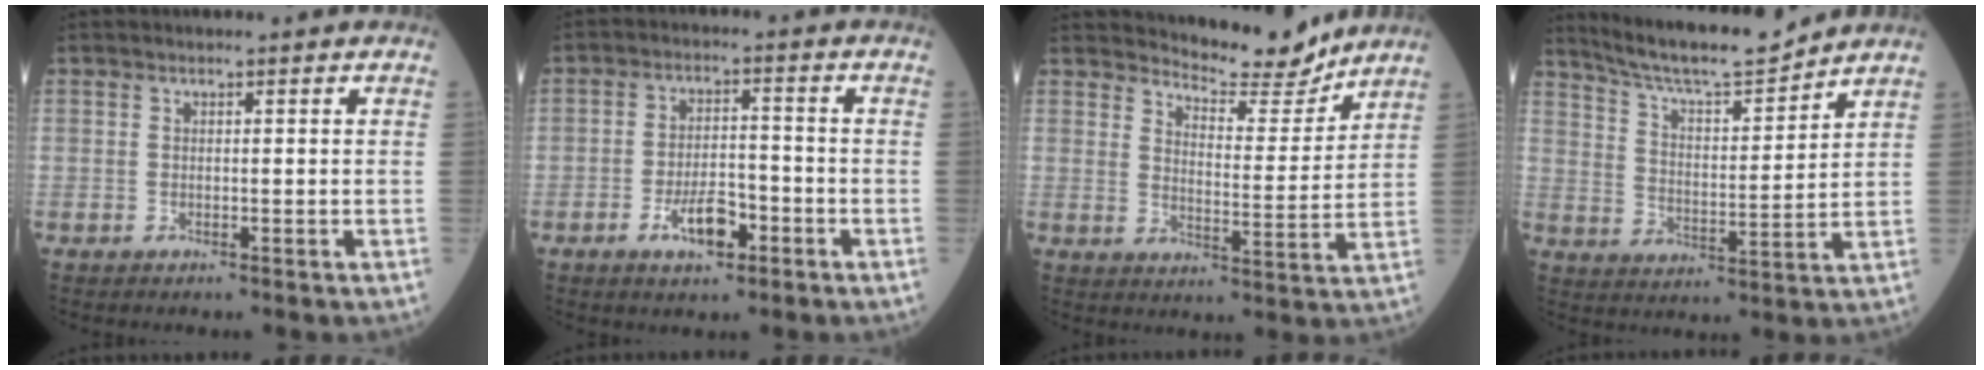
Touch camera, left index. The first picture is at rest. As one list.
[{"total": 5.9, "force": [-3.0, 2.4, 4.5], "torque": [-0.086, 0.001, -0.050]}, {"total": 8.5, "force": [8.3, 1.2, 1.3], "torque": [-0.030, -0.020, 0.123]}, {"total": 12.4, "force": [11.6, 0.6, 4.3], "torque": [-0.080, -0.003, 0.198]}]